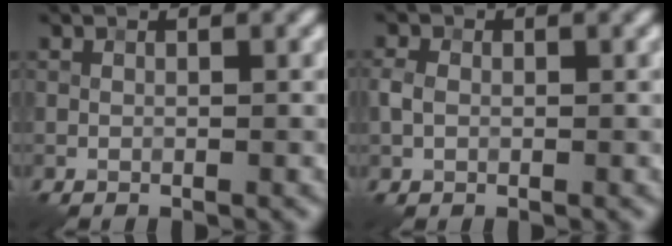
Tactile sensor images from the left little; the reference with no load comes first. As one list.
[{"total": 1.6, "force": [0.0, 1.2, 1.0], "torque": [-0.022, 0.004, -0.005]}]